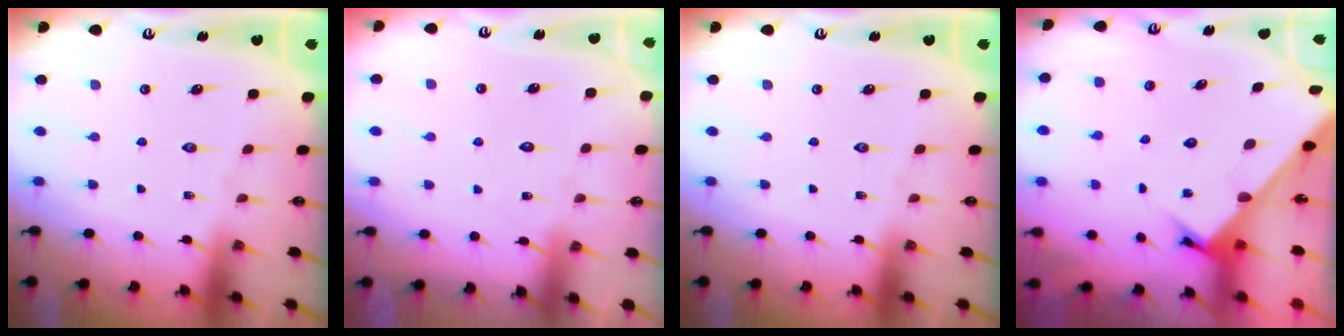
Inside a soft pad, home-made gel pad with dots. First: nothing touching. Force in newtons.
{"total": 4.2, "press": 4.2, "slide": 0.4}
{"total": 0.0}
{"total": 2.8, "press": 2.8, "slide": 0.2}